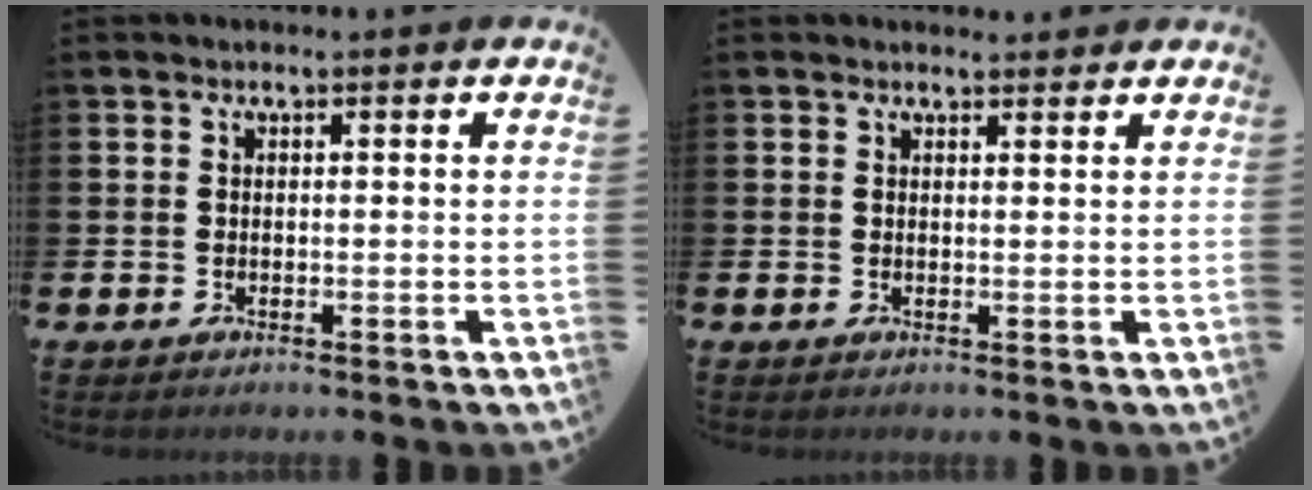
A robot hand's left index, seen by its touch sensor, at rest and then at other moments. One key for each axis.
{"total": 1.4, "fx": 1.3, "fy": 0.3, "fz": 0.0, "tx": 0.008, "ty": -0.003, "tz": 0.022}